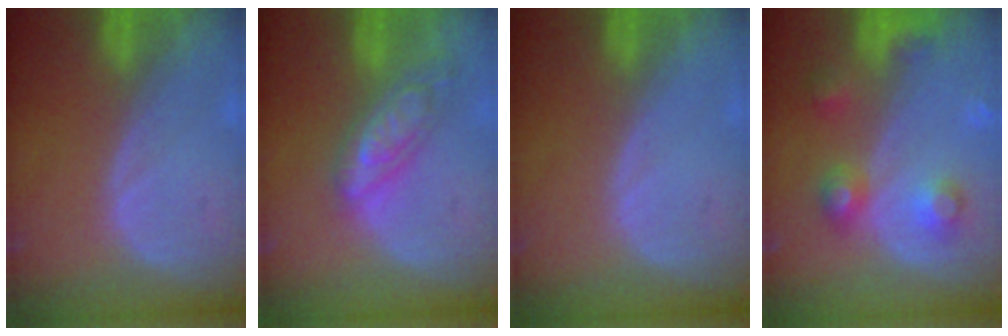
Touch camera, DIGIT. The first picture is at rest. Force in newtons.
{"total": 6.4, "press": 6.4, "slide": 0.5}
{"total": 0.0}
{"total": 6.1, "press": 6.0, "slide": 0.3}